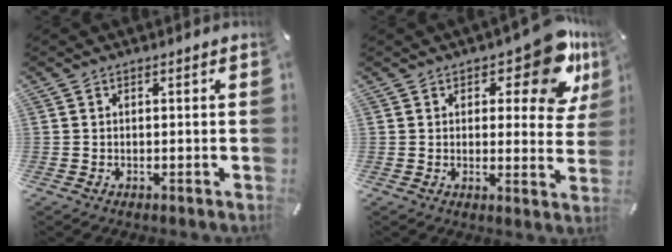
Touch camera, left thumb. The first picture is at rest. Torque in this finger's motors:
{"motor_torque": [0.71, -0.12, 0.34, -0.01, 0.00]}